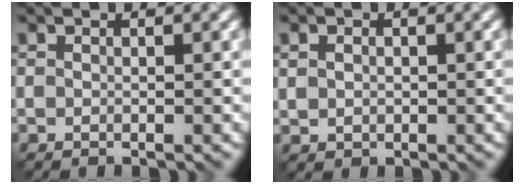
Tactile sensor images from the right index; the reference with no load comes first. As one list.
[{"total": 1.3, "force": [0.2, 1.1, 0.6], "torque": [-0.007, -0.003, 0.009]}]